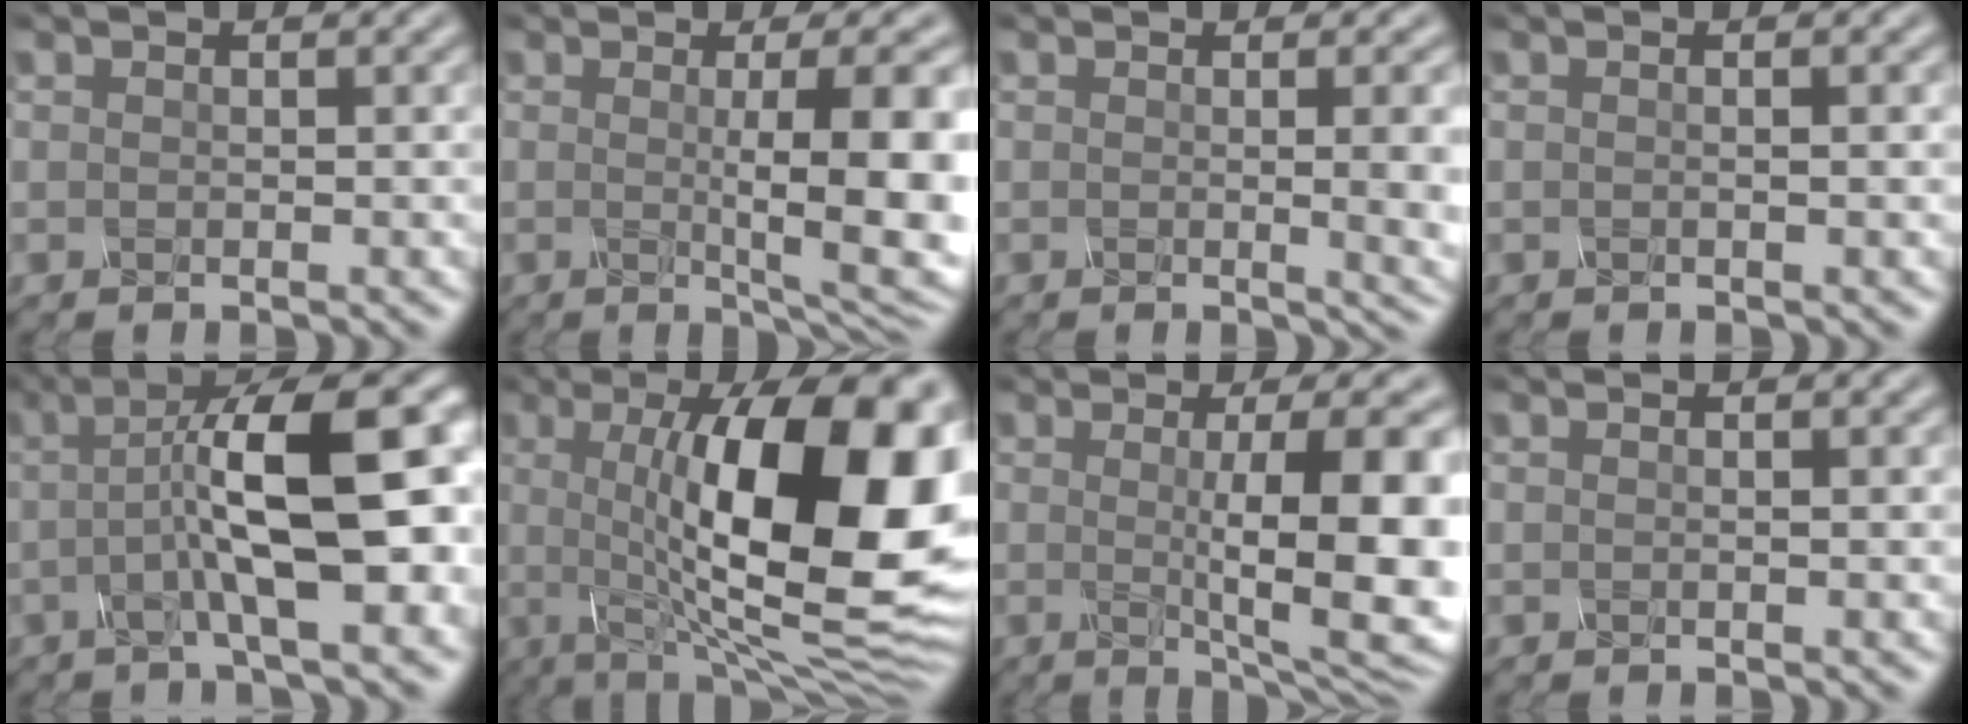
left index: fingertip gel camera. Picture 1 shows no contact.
{"total": 8.6, "force": [-0.2, 2.0, 8.3], "torque": [-0.108, -0.008, 0.001]}
{"total": 6.4, "force": [0.0, 2.7, 5.8], "torque": [-0.034, 0.003, 0.001]}
{"total": 1.3, "force": [0.0, 0.5, 1.2], "torque": [-0.015, 0.000, -0.009]}
{"total": 11.7, "force": [0.2, 2.9, 11.3], "torque": [-0.169, 0.019, -0.005]}
{"total": 17.8, "force": [1.9, 5.8, 16.7], "torque": [-0.217, 0.007, 0.027]}
{"total": 10.3, "force": [-0.1, 2.7, 10.0], "torque": [-0.124, -0.007, 0.001]}
{"total": 0.7, "force": [-0.1, 0.2, 0.7], "torque": [-0.010, -0.001, -0.005]}